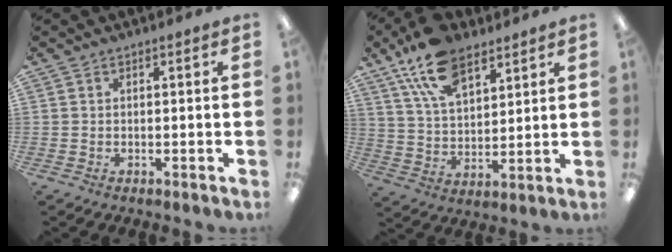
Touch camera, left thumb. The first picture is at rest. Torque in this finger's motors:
{"motor_torque": [0.17, 0.19, 1.43, -1.35, 0.12]}